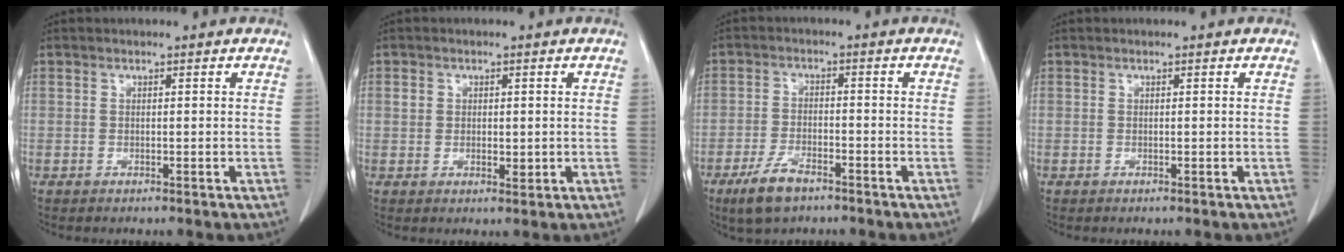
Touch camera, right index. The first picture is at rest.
{"total": 3.0, "force": [0.3, 2.1, 2.0], "torque": [-0.034, 0.002, 0.008]}
{"total": 6.0, "force": [-4.2, 2.1, 3.7], "torque": [-0.081, -0.006, -0.072]}
{"total": 0.0}